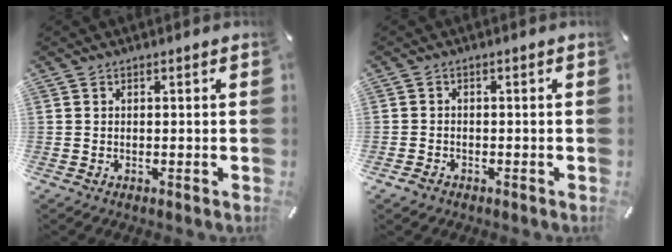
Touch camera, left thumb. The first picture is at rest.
{"total": 0.6, "force": [-0.3, 0.4, 0.3], "torque": [-0.004, 0.001, -0.006]}